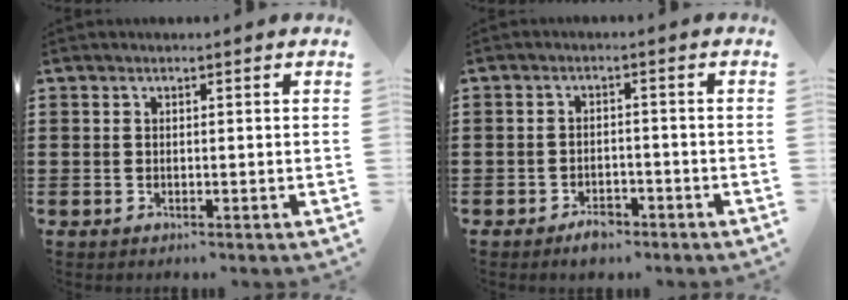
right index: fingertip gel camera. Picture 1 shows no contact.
{"total": 2.5, "force": [-2.1, 1.1, 0.9], "torque": [-0.017, 0.005, -0.041]}